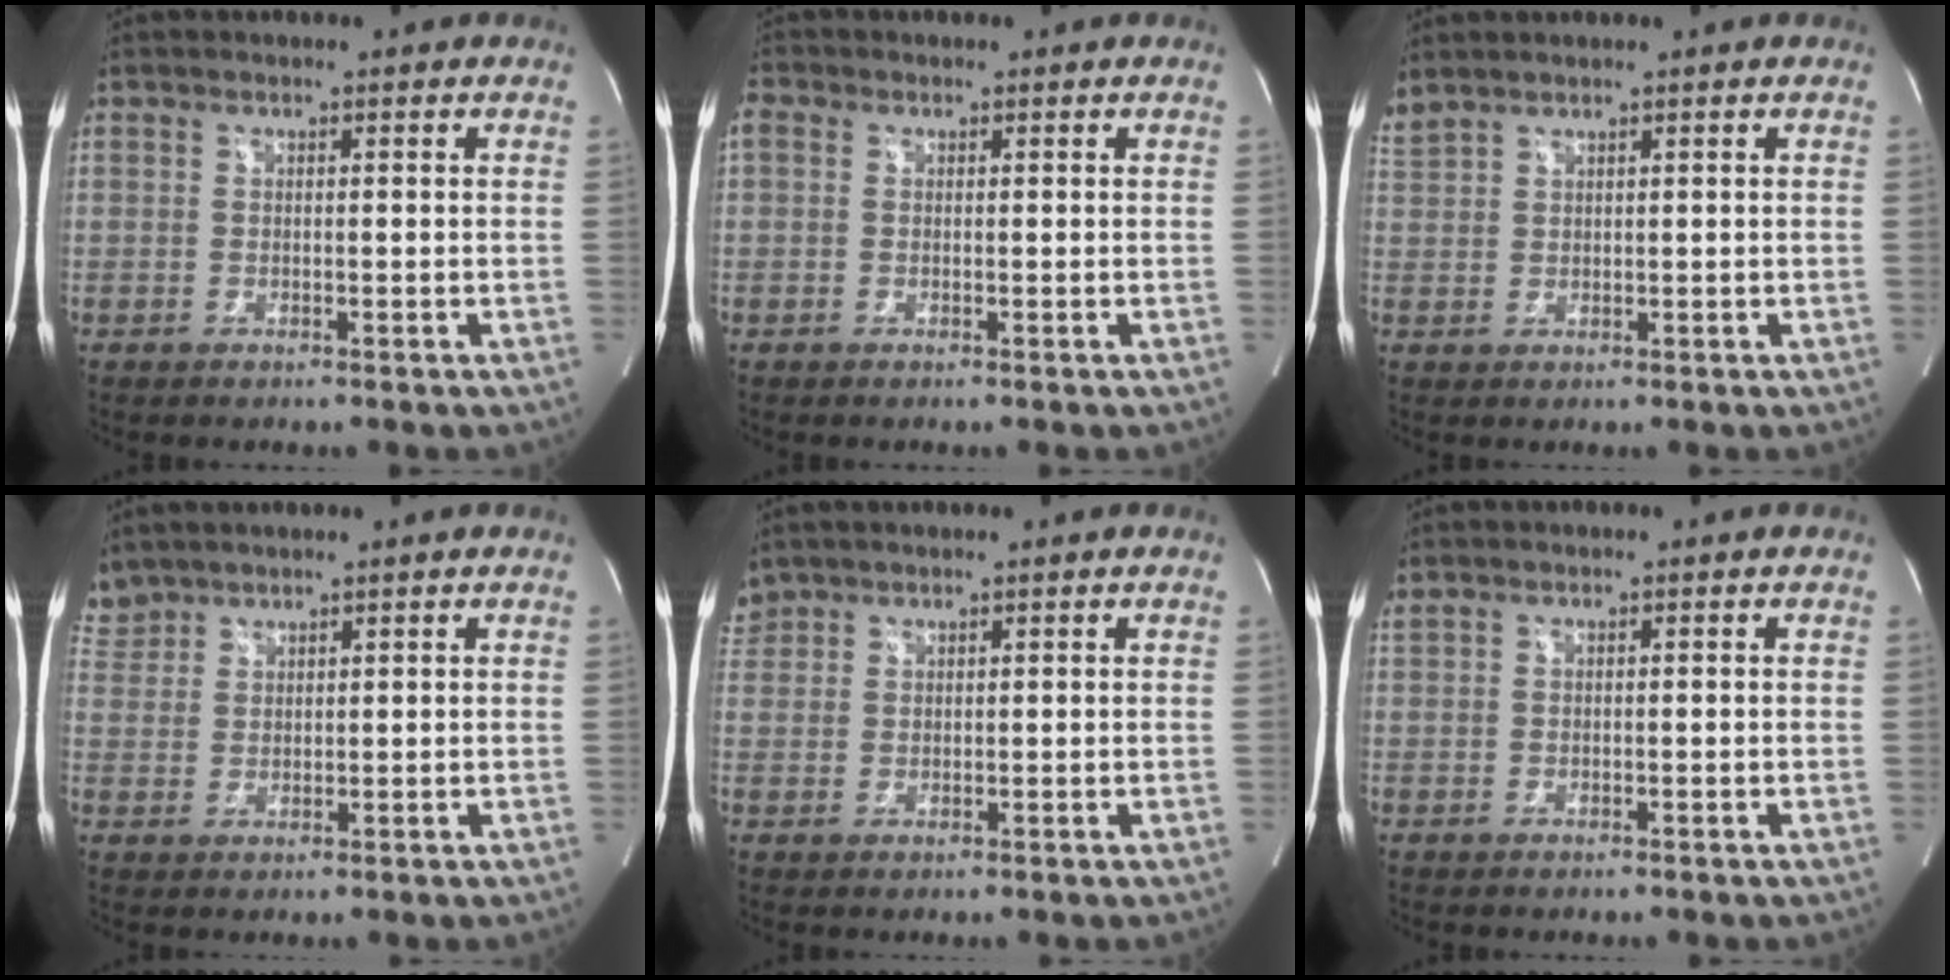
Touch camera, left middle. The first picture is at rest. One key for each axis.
{"total": 1.4, "fx": 0.5, "fy": 1.2, "fz": 0.6, "tx": -0.017, "ty": 0.013, "tz": 0.008}
{"total": 2.3, "fx": 2.2, "fy": 0.1, "fz": 0.6, "tx": -0.028, "ty": 0.021, "tz": 0.055}
{"total": 3.7, "fx": 3.5, "fy": 1.2, "fz": -0.2, "tx": -0.003, "ty": 0.016, "tz": 0.079}
{"total": 2.4, "fx": 2.2, "fy": 1.0, "fz": -0.2, "tx": 0.001, "ty": 0.014, "tz": 0.046}
{"total": 0.7, "fx": 0.6, "fy": 0.0, "fz": 0.2, "tx": -0.022, "ty": 0.018, "tz": 0.021}